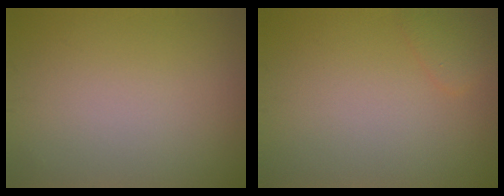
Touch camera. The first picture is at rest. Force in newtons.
{"total": 1.3, "press": 1.3, "slide": 0.1}